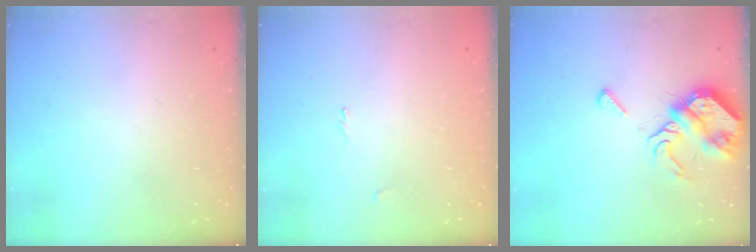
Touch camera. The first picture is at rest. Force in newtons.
{"total": 0.0}
{"total": 8.0, "press": 7.9, "slide": 0.8}